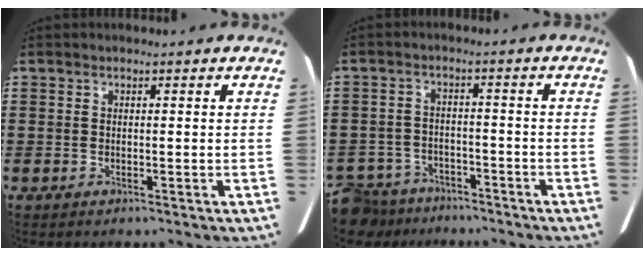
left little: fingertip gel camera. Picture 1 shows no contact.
{"total": 4.7, "force": [-4.5, 1.2, 0.5], "torque": [-0.031, 0.006, -0.098]}